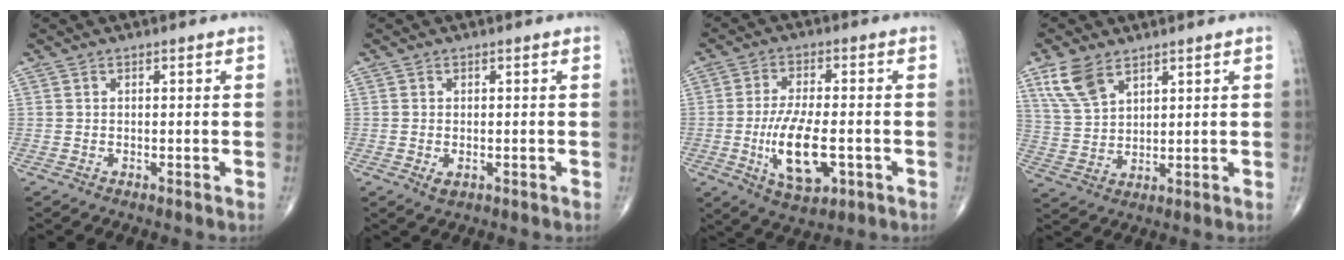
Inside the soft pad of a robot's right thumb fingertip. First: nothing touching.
{"total": 1.5, "force": [-0.4, 0.9, 1.2], "torque": [-0.021, -0.004, -0.002]}
{"total": 12.0, "force": [-2.8, 5.1, 10.5], "torque": [-0.188, -0.003, -0.041]}
{"total": 7.9, "force": [4.9, 4.1, 4.7], "torque": [-0.088, -0.015, 0.107]}